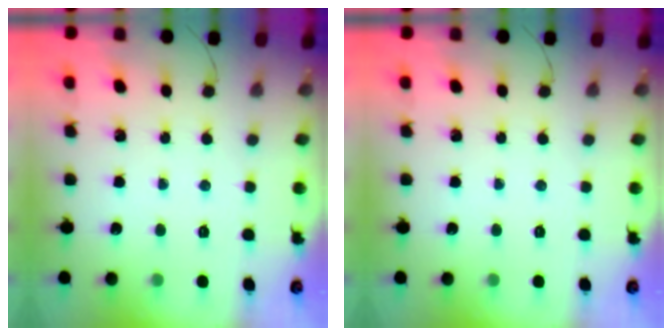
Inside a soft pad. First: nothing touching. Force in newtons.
{"total": 0.0}